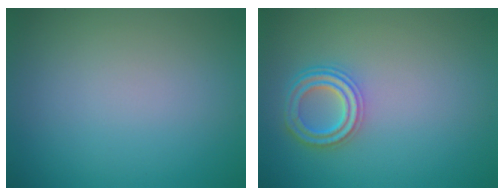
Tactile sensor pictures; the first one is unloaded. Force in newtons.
{"total": 3.5, "press": 2.9, "slide": 2.0}